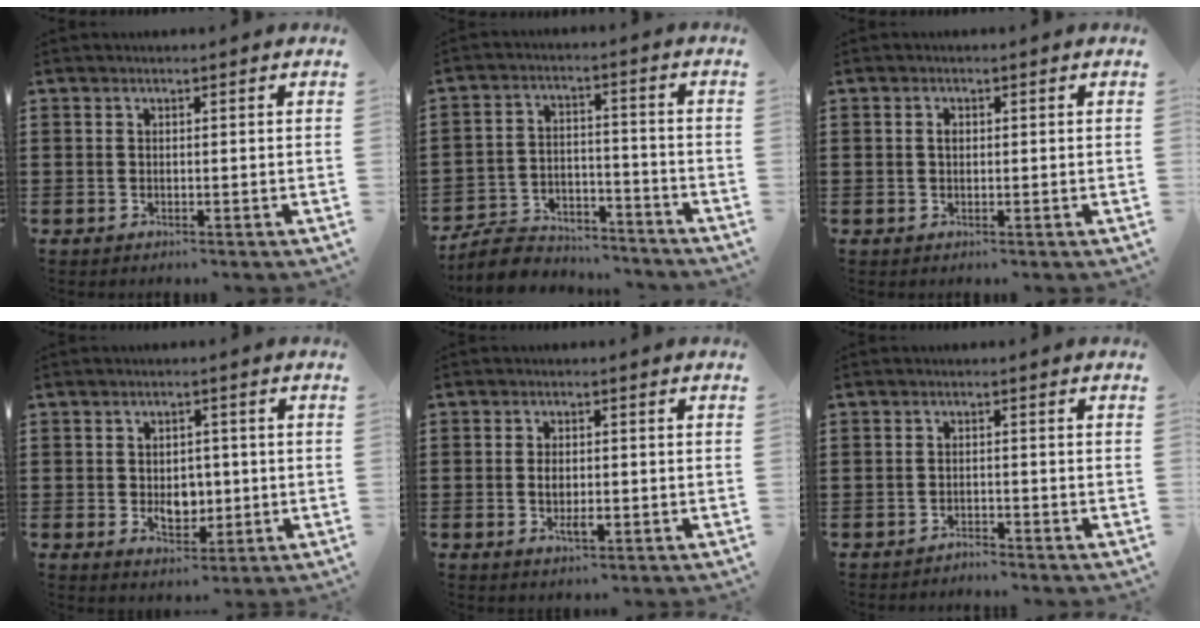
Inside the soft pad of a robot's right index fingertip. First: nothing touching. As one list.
[{"total": 6.5, "force": [-6.2, 1.6, 1.0], "torque": [-0.034, 0.012, -0.125]}, {"total": 1.1, "force": [0.2, 0.7, 0.8], "torque": [-0.018, 0.003, 0.003]}, {"total": 4.7, "force": [-0.4, 3.3, 3.3], "torque": [-0.051, 0.001, -0.012]}, {"total": 2.9, "force": [-0.6, 1.3, 2.5], "torque": [-0.048, 0.002, -0.010]}, {"total": 1.5, "force": [-1.5, 0.0, 0.0], "torque": [-0.005, 0.003, -0.033]}]